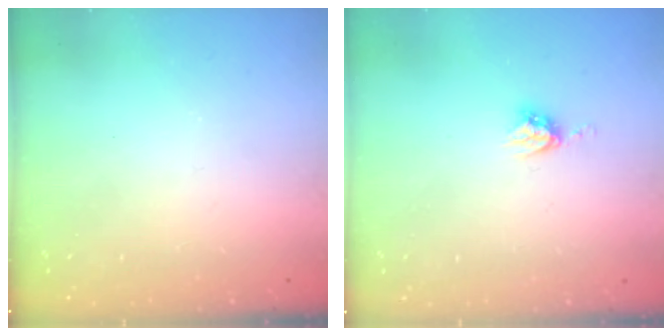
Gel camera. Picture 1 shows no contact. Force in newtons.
{"total": 4.9, "press": 4.9, "slide": 0.1}